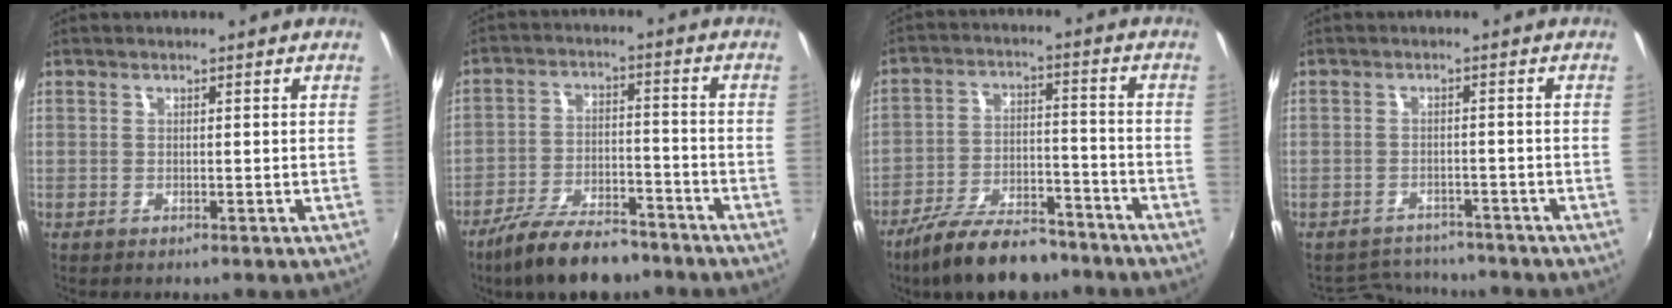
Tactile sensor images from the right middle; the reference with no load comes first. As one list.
[{"total": 13.1, "force": [-10.2, 4.6, 6.7], "torque": [-0.144, -0.009, -0.172]}, {"total": 14.7, "force": [-11.5, 5.3, 7.4], "torque": [-0.150, -0.005, -0.186]}, {"total": 6.7, "force": [-6.3, 2.1, 0.6], "torque": [-0.026, 0.008, -0.095]}]